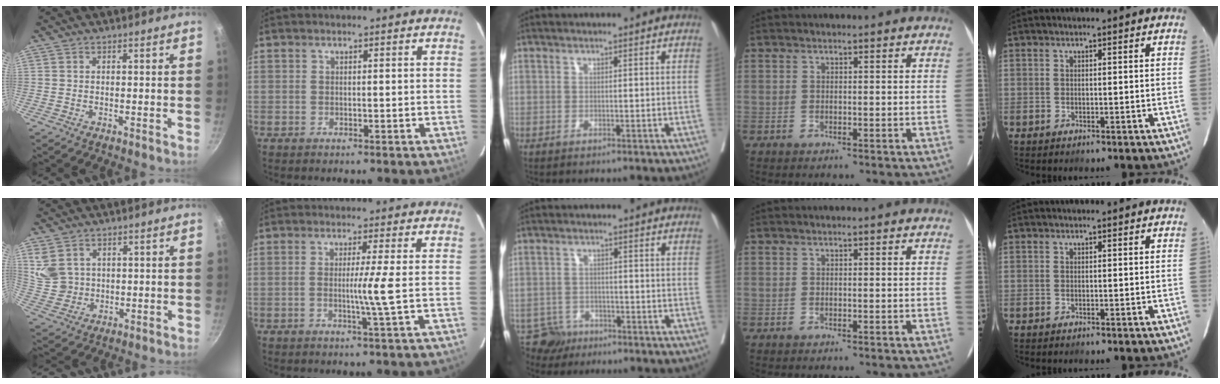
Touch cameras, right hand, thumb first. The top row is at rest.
{"thumb": {"total": 6.5, "force": [2.4, 5.2, 3.1], "torque": [-0.052, -0.006, 0.063]}, "index": {"total": 3.9, "force": [-0.4, -1.4, 3.6], "torque": [-0.064, -0.008, -0.009]}, "middle": {"total": 3.8, "force": [-3.0, 2.3, -0.3], "torque": [0.009, 0.005, -0.053]}}